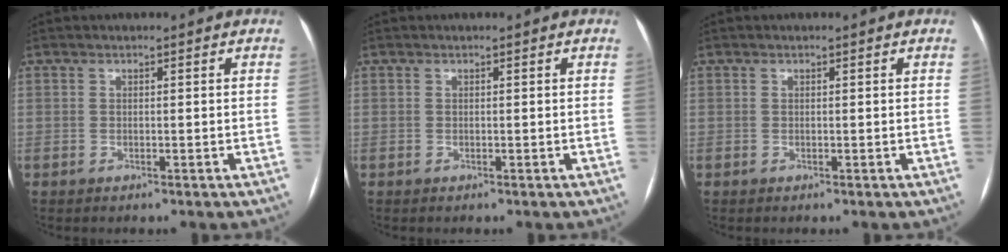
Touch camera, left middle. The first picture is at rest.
{"total": 0.0}
{"total": 0.0}